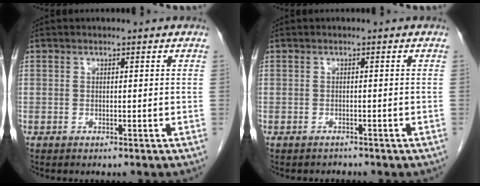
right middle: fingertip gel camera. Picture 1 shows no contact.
{"total": 1.1, "force": [-1.0, 0.5, -0.1], "torque": [-0.008, 0.000, -0.015]}